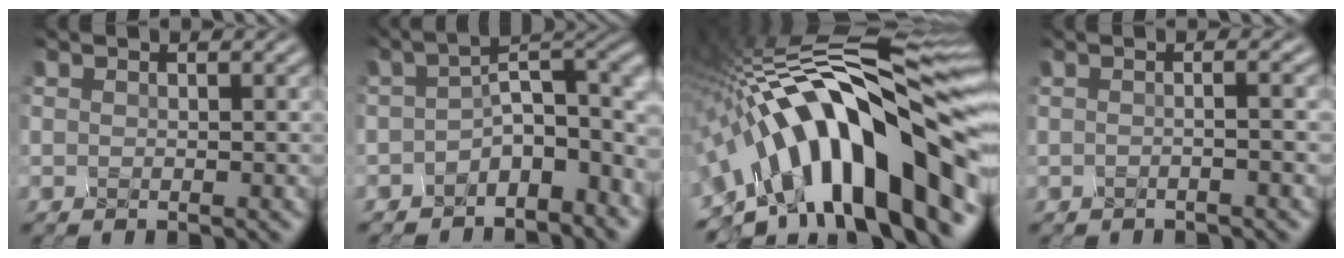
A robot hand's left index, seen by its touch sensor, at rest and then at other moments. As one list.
[{"total": 7.0, "force": [-2.4, 3.7, 5.4], "torque": [-0.067, 0.013, -0.053]}, {"total": 16.3, "force": [-5.3, 5.8, 14.3], "torque": [-0.192, 0.051, -0.107]}, {"total": 3.9, "force": [0.6, 2.1, 3.2], "torque": [-0.012, 0.026, -0.031]}]